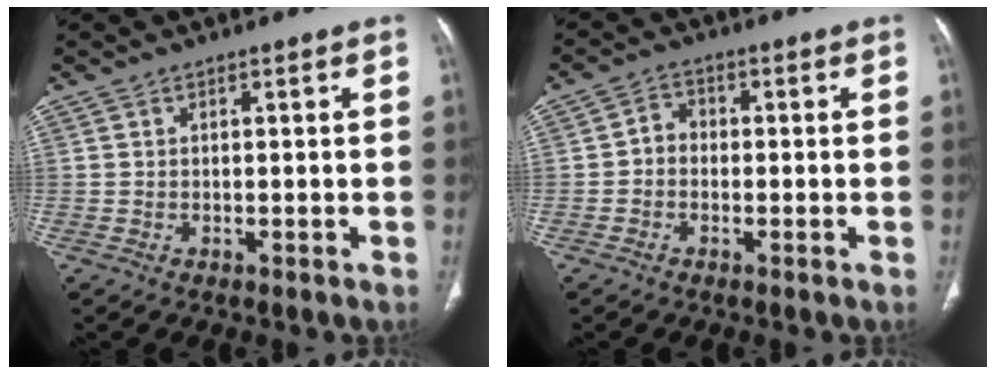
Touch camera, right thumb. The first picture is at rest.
{"total": 2.9, "force": [-0.6, 2.4, 1.5], "torque": [-0.008, 0.012, -0.022]}